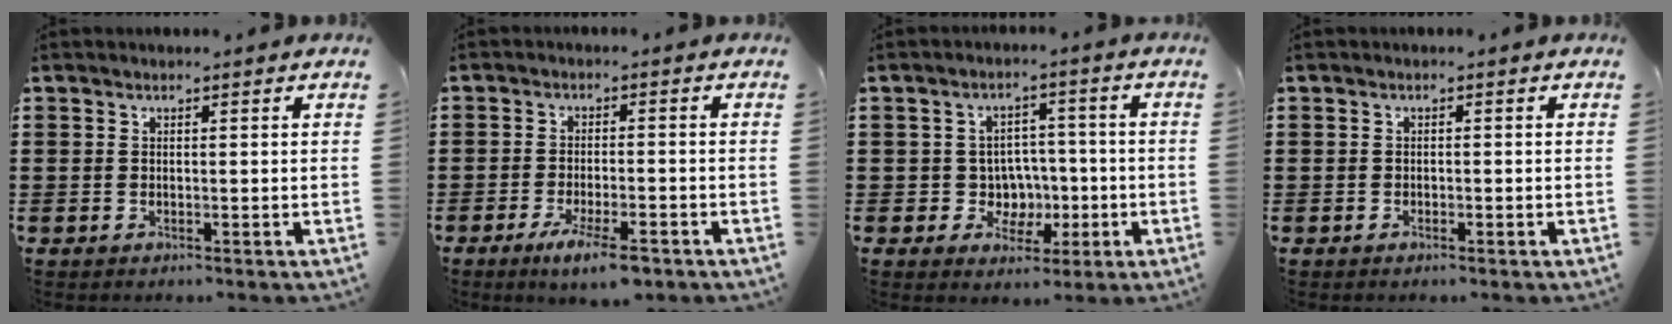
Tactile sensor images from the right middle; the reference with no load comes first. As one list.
[{"total": 5.5, "force": [-3.5, 0.9, 4.1], "torque": [-0.070, -0.005, -0.057]}, {"total": 4.8, "force": [-0.8, 4.4, 1.8], "torque": [-0.034, 0.000, -0.016]}, {"total": 0.6, "force": [-0.4, 0.1, 0.4], "torque": [-0.009, -0.007, -0.006]}]